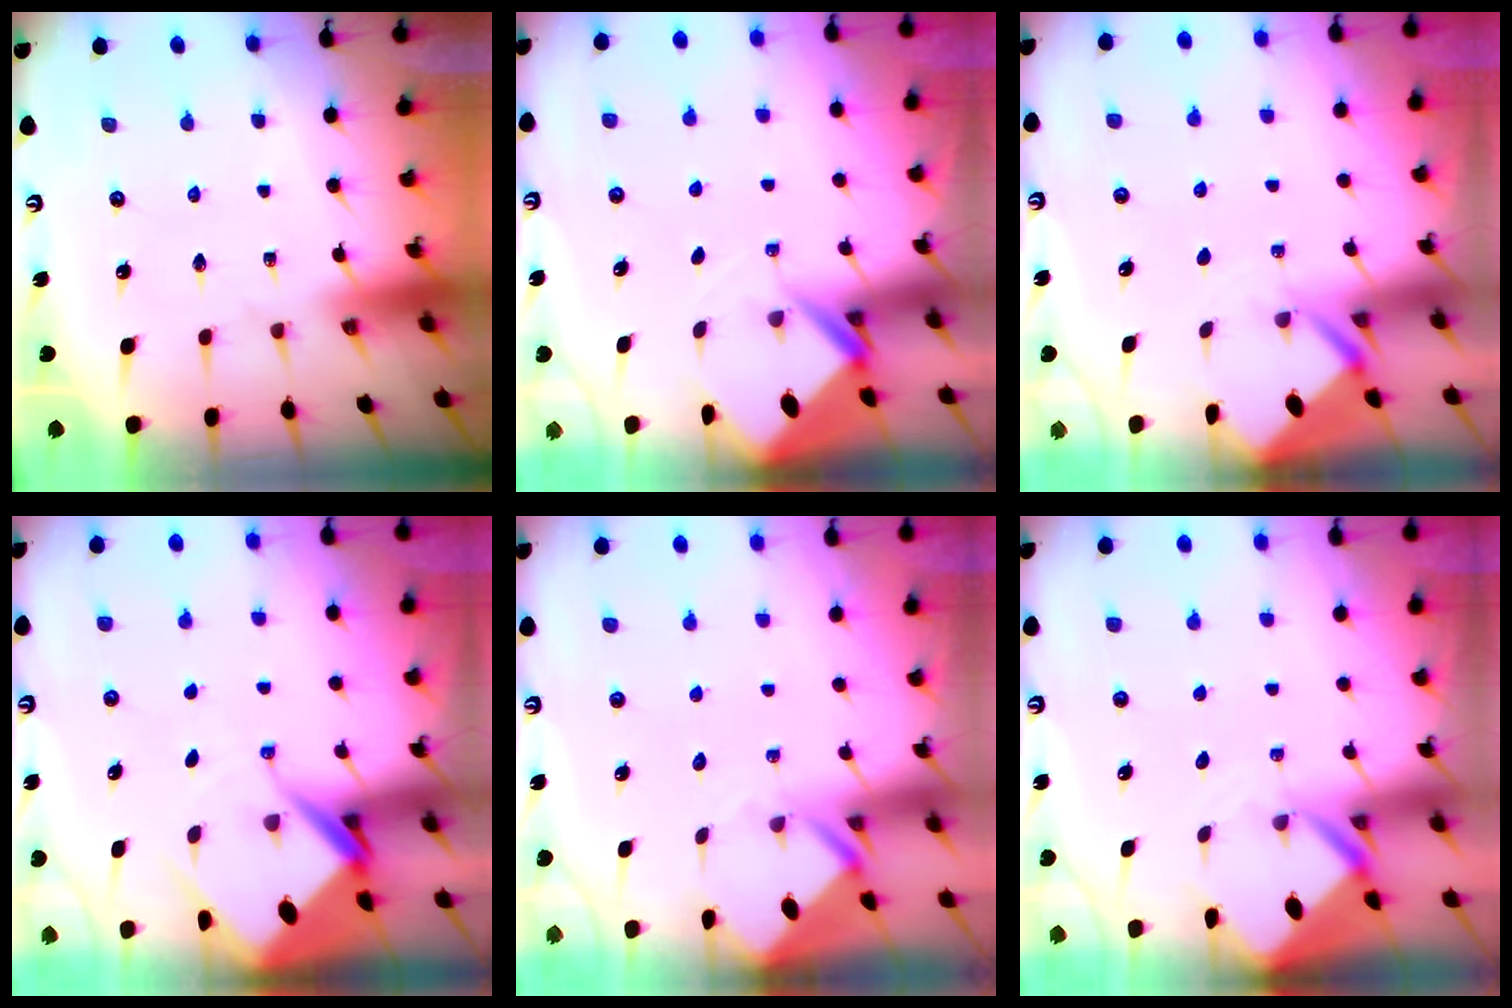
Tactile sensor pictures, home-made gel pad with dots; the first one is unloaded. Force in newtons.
{"total": 2.7, "press": 2.7, "slide": 0.1}
{"total": 2.8, "press": 2.8, "slide": 0.2}
{"total": 7.5, "press": 7.5, "slide": 0.8}
{"total": 3.6, "press": 3.6, "slide": 0.3}
{"total": 2.9, "press": 2.9, "slide": 0.1}